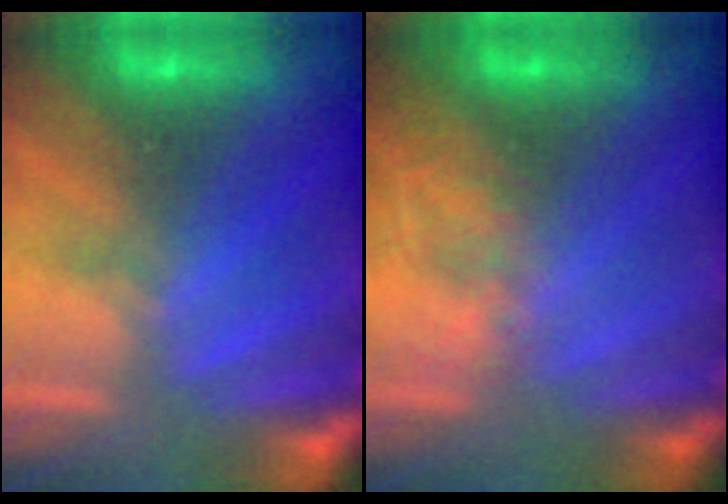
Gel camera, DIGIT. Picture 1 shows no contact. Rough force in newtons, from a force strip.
{"total": 2.1}